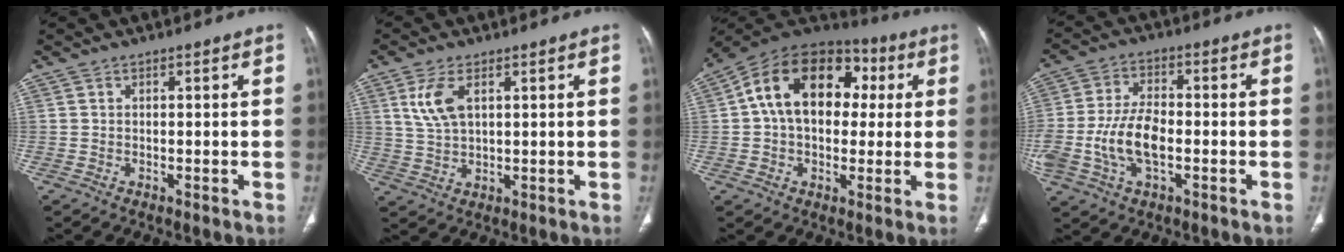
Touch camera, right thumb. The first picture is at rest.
{"total": 6.3, "force": [2.5, 3.0, 4.9], "torque": [-0.110, -0.004, 0.056]}
{"total": 19.4, "force": [3.3, 13.4, 13.7], "torque": [-0.197, 0.039, 0.042]}
{"total": 10.8, "force": [-2.4, 5.7, 8.8], "torque": [-0.185, 0.016, -0.045]}